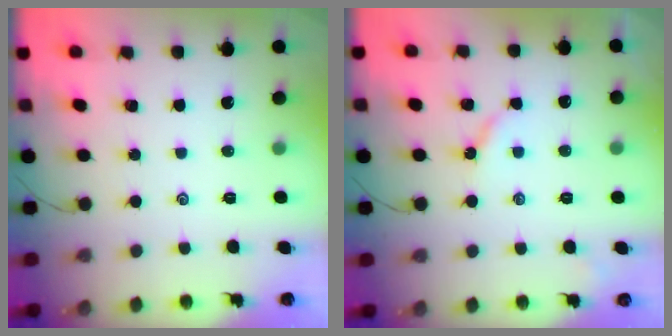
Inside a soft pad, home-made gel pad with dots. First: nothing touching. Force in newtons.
{"total": 4.1, "press": 4.1, "slide": 0.5}